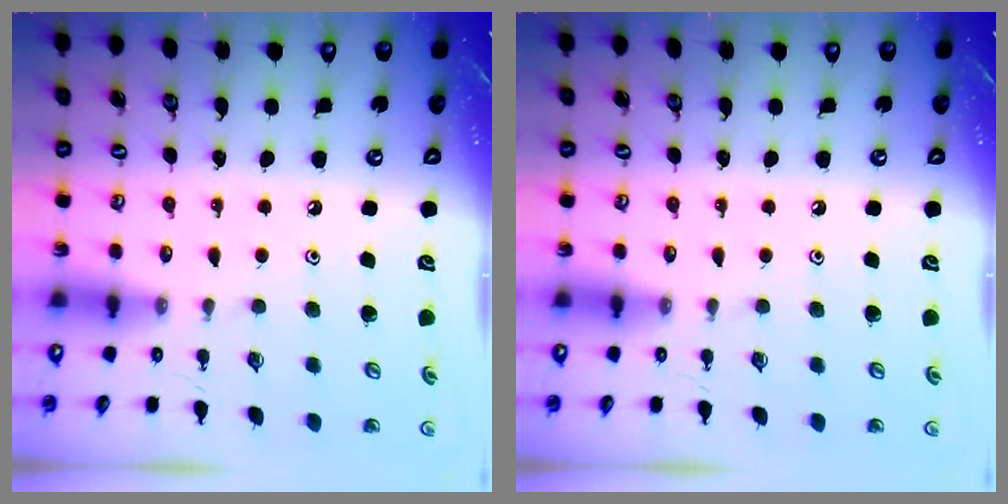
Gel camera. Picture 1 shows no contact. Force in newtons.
{"total": 0.0}